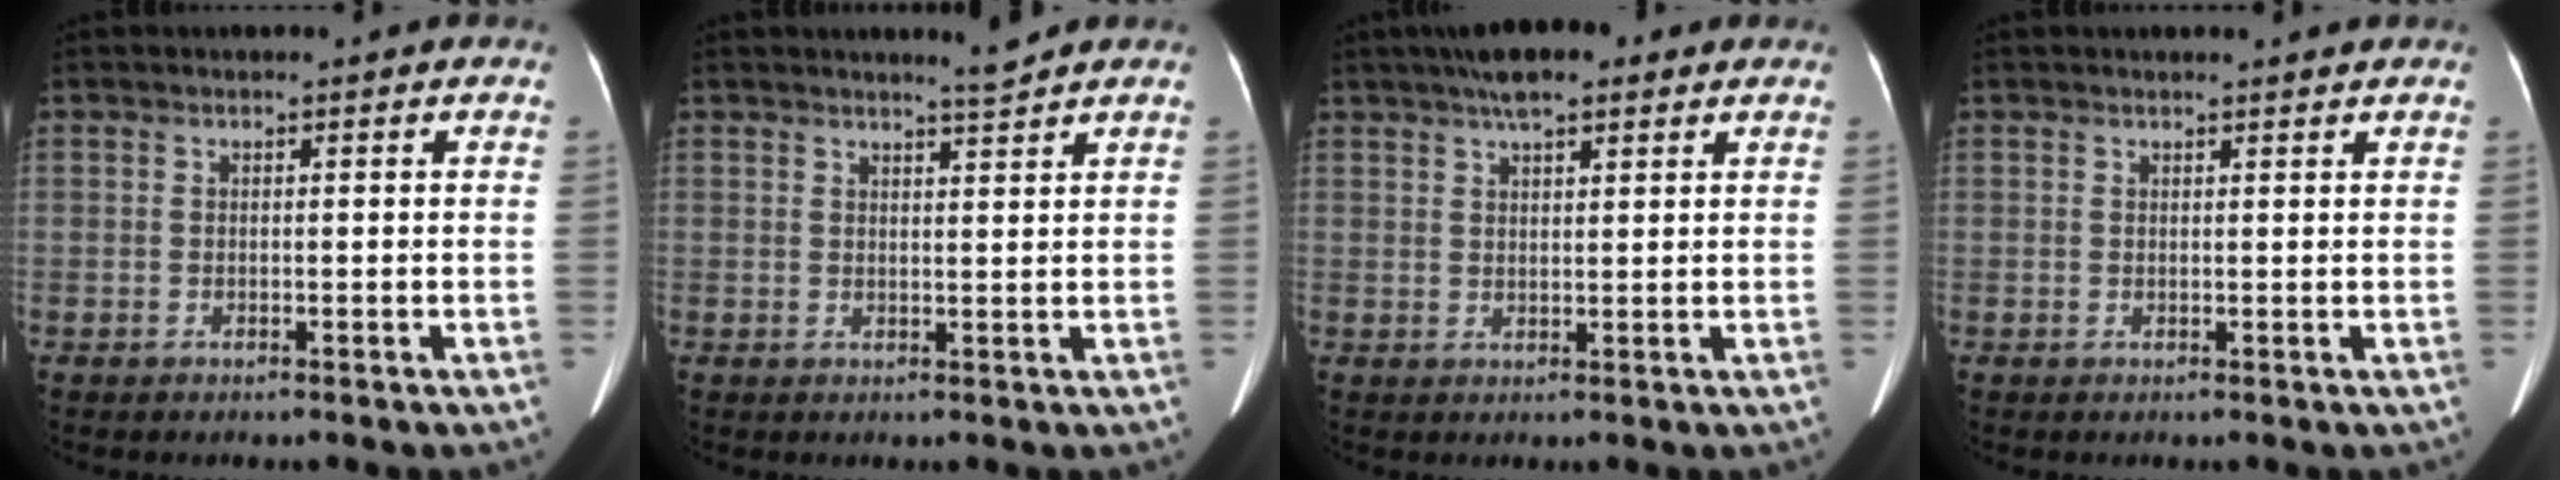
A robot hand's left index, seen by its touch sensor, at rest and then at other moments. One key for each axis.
{"total": 1.9, "fx": 1.7, "fy": -0.7, "fz": 0.3, "tx": -0.015, "ty": -0.016, "tz": 0.030}
{"total": 5.8, "fx": 3.8, "fy": 1.8, "fz": 4.1, "tx": -0.071, "ty": 0.019, "tz": 0.059}
{"total": 2.1, "fx": 2.0, "fy": 0.2, "fz": 0.5, "tx": -0.010, "ty": 0.003, "tz": 0.023}